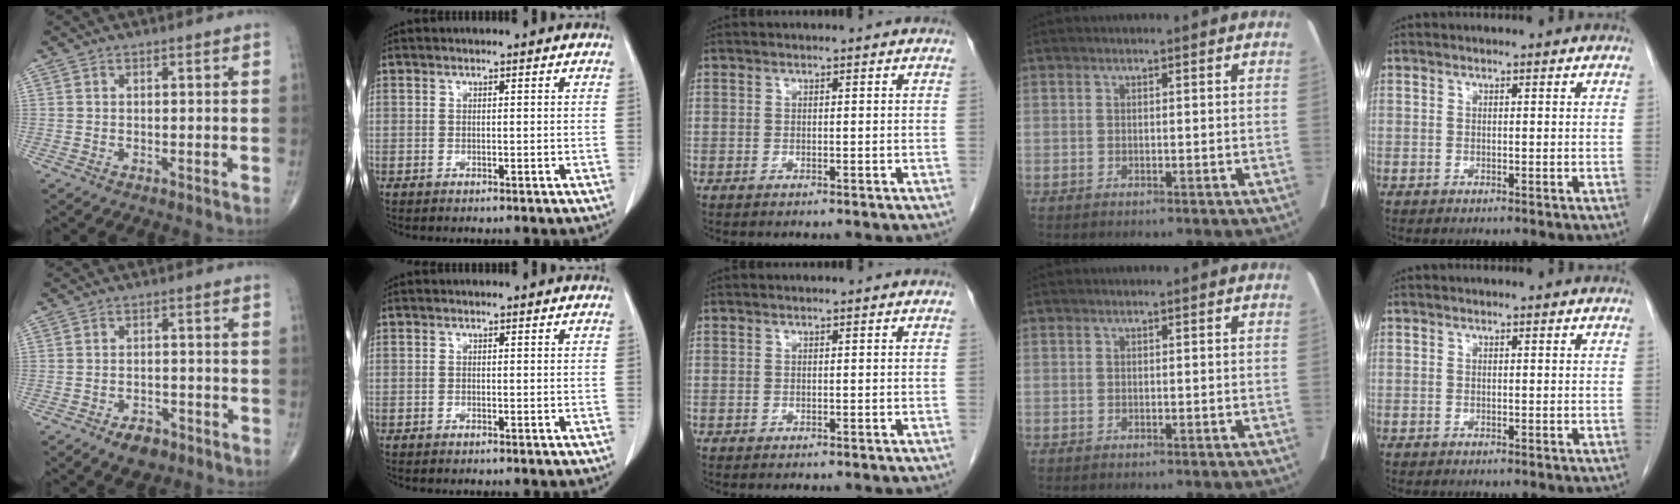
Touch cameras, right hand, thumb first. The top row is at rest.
{"thumb": {"total": 4.8, "force": [-3.1, 2.7, 2.5], "torque": [-0.028, 0.013, -0.045]}}